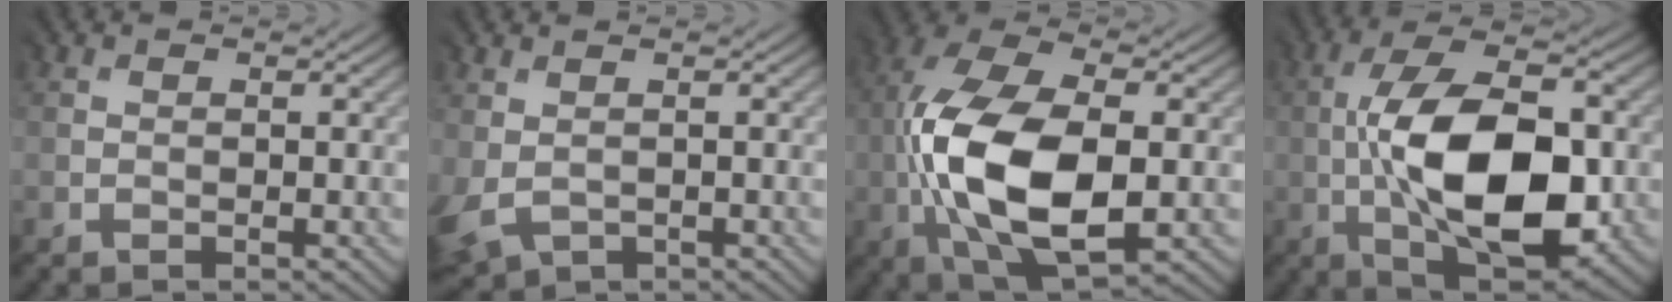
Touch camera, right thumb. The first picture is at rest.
{"total": 3.3, "force": [0.0, 2.8, 1.8], "torque": [-0.073, -0.011, 0.006]}
{"total": 14.6, "force": [-1.9, 7.9, 12.1], "torque": [-0.264, 0.010, -0.043]}
{"total": 13.7, "force": [-1.8, 6.3, 12.0], "torque": [-0.205, 0.012, -0.033]}